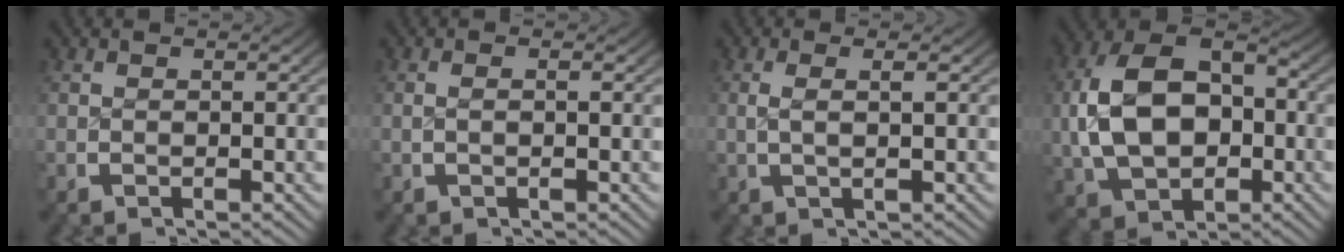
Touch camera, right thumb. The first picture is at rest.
{"total": 0.8, "force": [-0.1, 0.0, 0.8], "torque": [-0.017, 0.001, 0.000]}
{"total": 2.1, "force": [0.5, 0.4, 2.0], "torque": [-0.045, -0.001, 0.014]}
{"total": 13.2, "force": [0.1, 9.2, 9.4], "torque": [-0.201, -0.036, 0.024]}